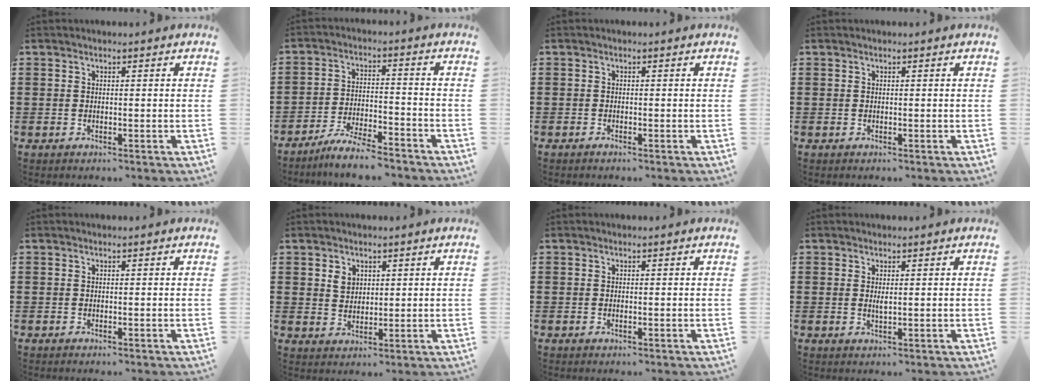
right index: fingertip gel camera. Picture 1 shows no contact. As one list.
[{"total": 5.7, "force": [-5.4, 0.1, 1.9], "torque": [-0.046, -0.002, -0.106]}, {"total": 0.5, "force": [-0.5, -0.1, 0.2], "torque": [-0.005, -0.004, -0.009]}, {"total": 0.0}, {"total": 0.0}, {"total": 2.7, "force": [1.3, 2.1, 1.1], "torque": [-0.028, 0.008, 0.023]}, {"total": 0.0}, {"total": 1.2, "force": [0.3, 0.2, 1.1], "torque": [-0.022, 0.002, 0.005]}]